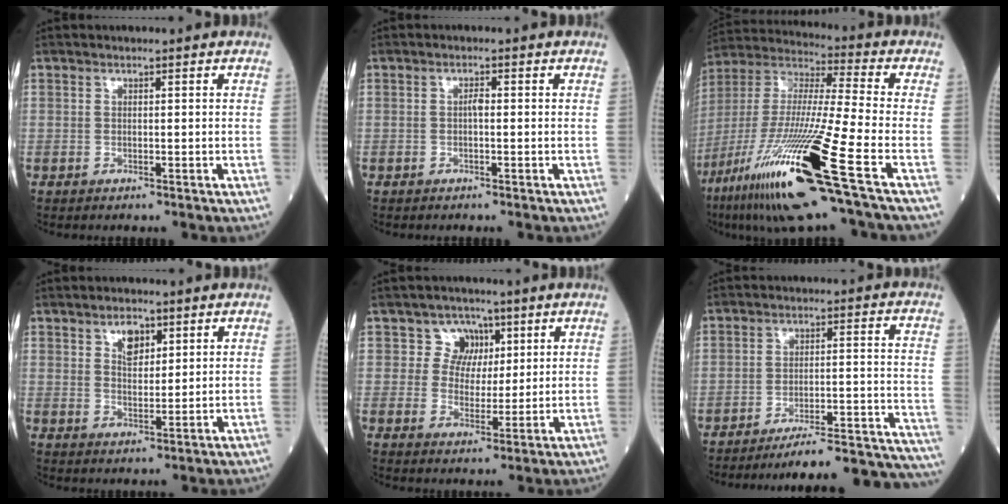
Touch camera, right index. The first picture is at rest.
{"total": 0.9, "force": [-0.1, 0.2, 0.9], "torque": [-0.017, 0.002, -0.001]}
{"total": 24.0, "force": [-11.8, 0.0, 20.9], "torque": [-0.421, -0.058, -0.218]}
{"total": 4.1, "force": [2.3, 2.1, 2.7], "torque": [-0.048, 0.002, 0.044]}
{"total": 5.2, "force": [2.3, 4.6, 0.7], "torque": [-0.001, 0.012, 0.040]}
{"total": 23.1, "force": [-22.4, -0.9, 5.7], "torque": [-0.026, -0.002, -0.291]}